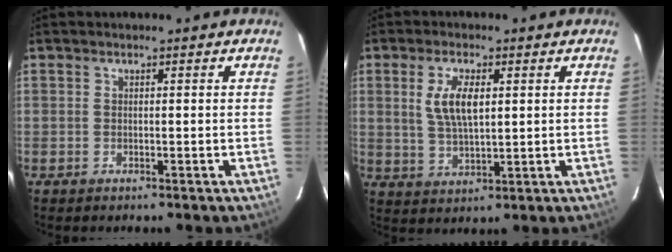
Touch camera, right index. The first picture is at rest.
{"total": 6.9, "force": [1.7, 2.7, 6.1], "torque": [-0.119, 0.001, 0.038]}